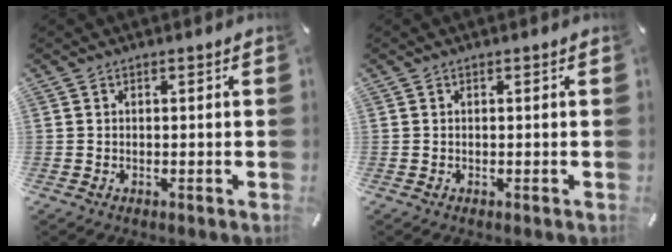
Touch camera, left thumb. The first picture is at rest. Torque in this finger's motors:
{"motor_torque": [0.00, 0.00, 0.00, -0.01, 0.00]}